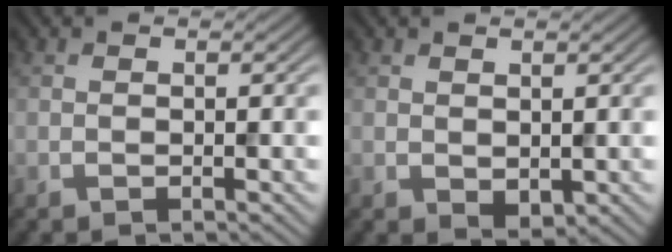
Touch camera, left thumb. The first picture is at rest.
{"total": 1.5, "force": [0.5, 1.1, 1.0], "torque": [-0.022, -0.007, 0.014]}